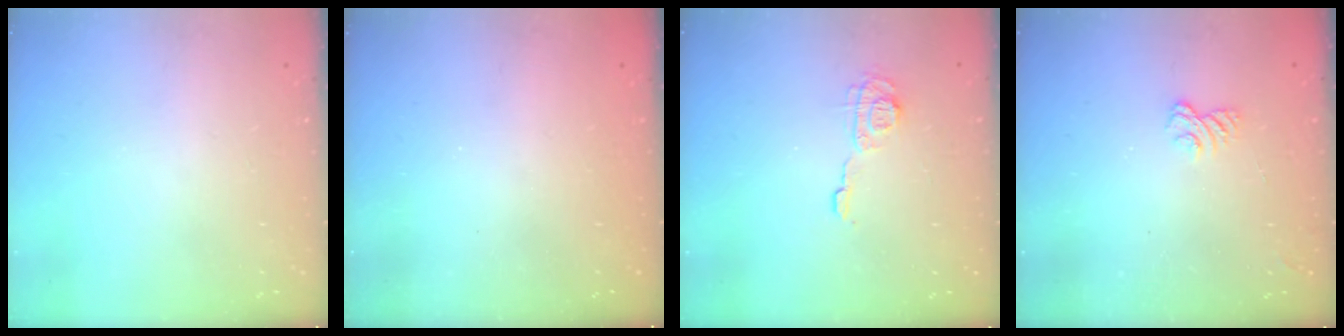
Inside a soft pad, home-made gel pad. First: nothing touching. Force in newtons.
{"total": 2.4, "press": 2.2, "slide": 0.8}
{"total": 7.9, "press": 7.9, "slide": 0.2}
{"total": 2.6, "press": 2.2, "slide": 1.3}